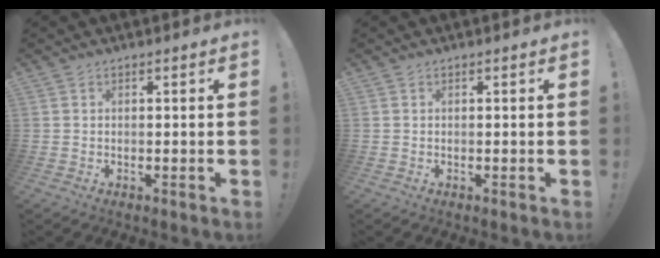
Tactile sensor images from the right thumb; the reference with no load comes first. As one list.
[{"total": 0.0}]